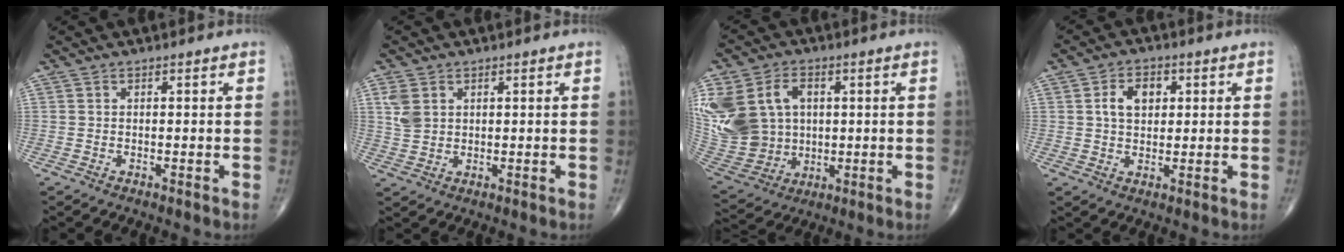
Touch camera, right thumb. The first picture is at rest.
{"total": 4.2, "force": [1.6, 3.1, 2.3], "torque": [-0.041, -0.003, 0.038]}
{"total": 21.1, "force": [3.9, 16.4, 12.6], "torque": [-0.284, 0.016, 0.098]}
{"total": 6.0, "force": [1.5, 4.1, 4.2], "torque": [-0.056, 0.004, 0.023]}